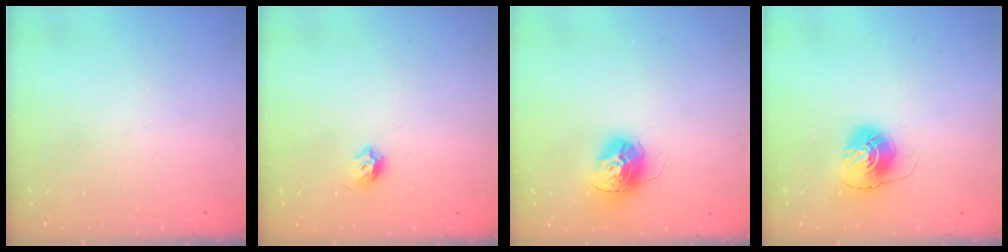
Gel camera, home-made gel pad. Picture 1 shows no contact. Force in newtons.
{"total": 4.4, "press": 4.3, "slide": 0.9}
{"total": 13.0, "press": 12.9, "slide": 1.2}
{"total": 7.9, "press": 7.9, "slide": 0.1}